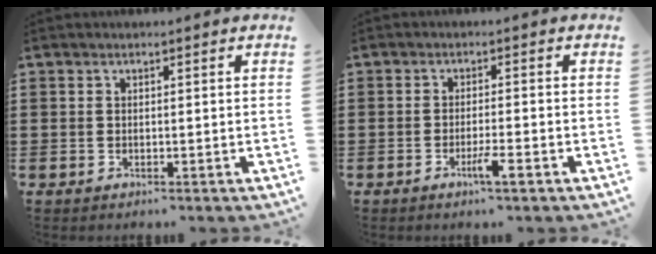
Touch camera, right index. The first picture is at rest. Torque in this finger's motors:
{"motor_torque": [0.29, -0.10, 0.12, 0.02]}